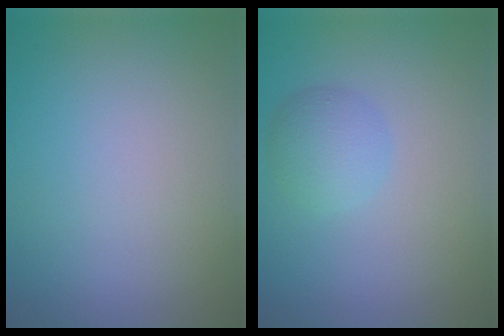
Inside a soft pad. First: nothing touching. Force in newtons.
{"total": 2.7, "press": 2.7, "slide": 0.1}